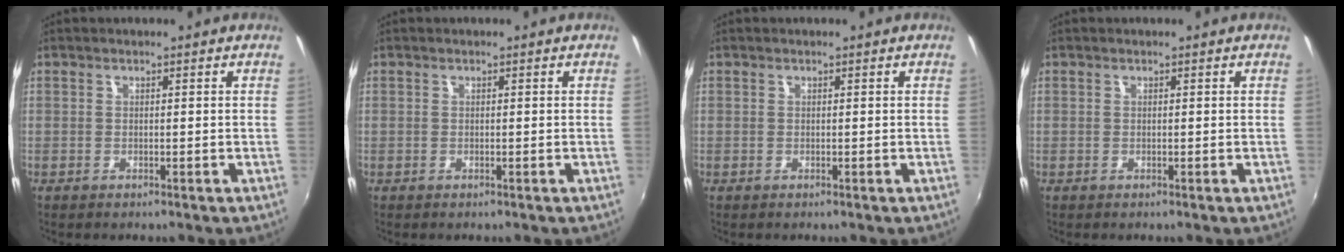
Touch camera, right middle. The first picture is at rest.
{"total": 0.0}
{"total": 0.0}
{"total": 0.0}